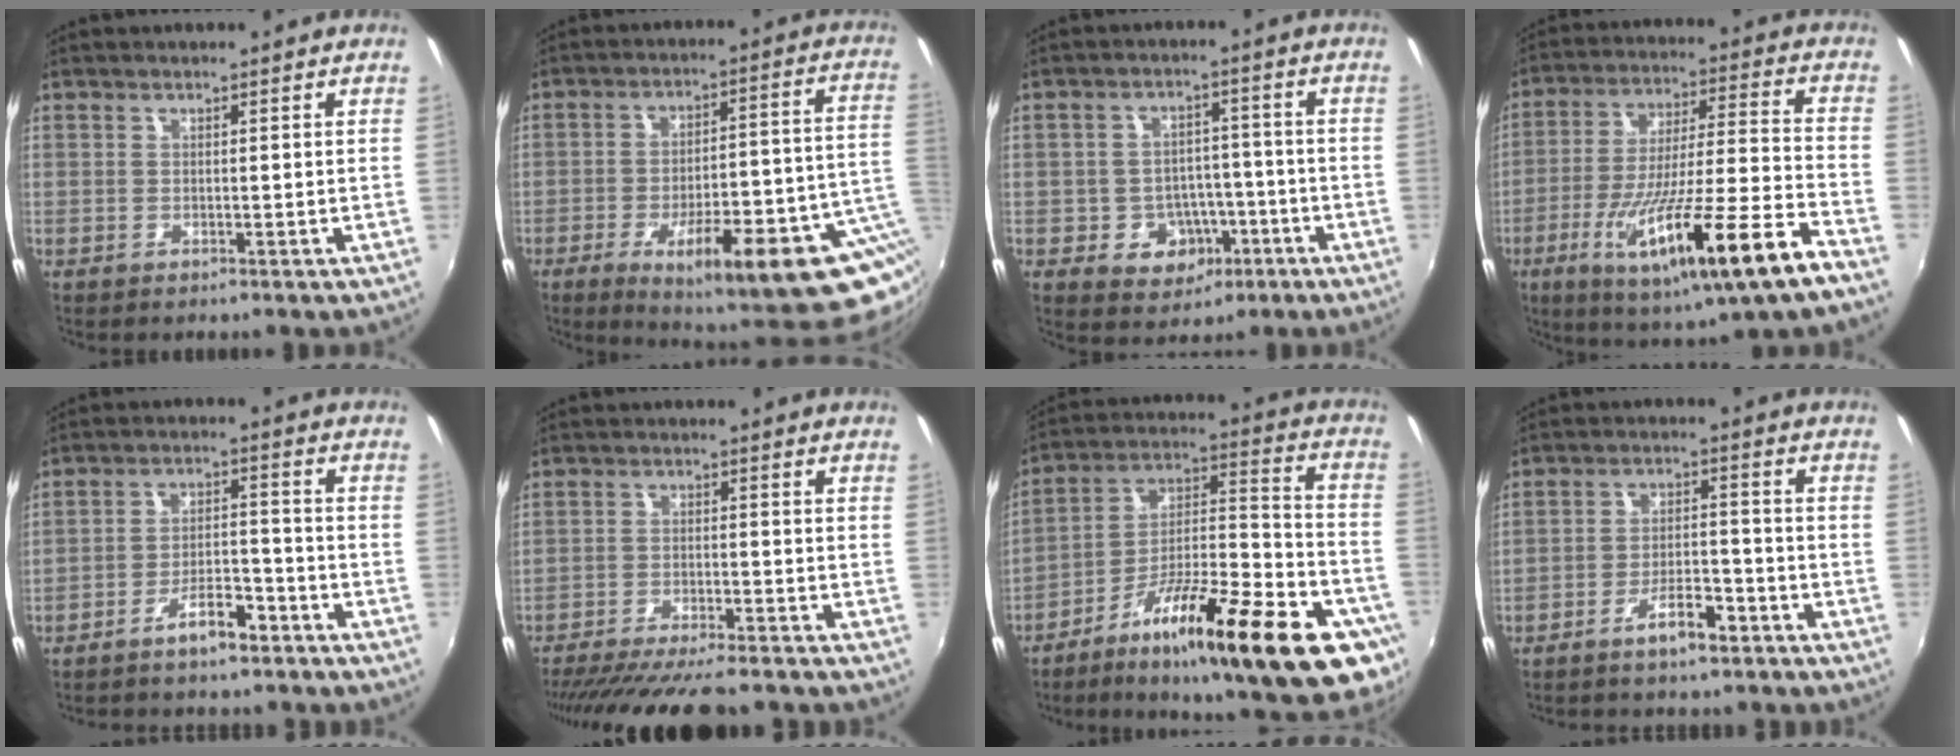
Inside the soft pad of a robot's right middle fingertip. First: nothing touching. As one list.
[{"total": 25.6, "force": [-9.5, 6.9, 22.8], "torque": [-0.312, -0.015, -0.115]}, {"total": 8.5, "force": [-3.5, 6.9, 3.5], "torque": [-0.076, 0.017, -0.033]}, {"total": 22.8, "force": [-12.2, 1.3, 19.2], "torque": [-0.334, -0.068, -0.200]}, {"total": 7.1, "force": [-5.6, 2.4, 3.7], "torque": [-0.076, 0.020, -0.085]}, {"total": 18.2, "force": [-16.0, 2.5, 8.3], "torque": [-0.161, -0.027, -0.241]}, {"total": 29.2, "force": [-16.2, 6.9, 23.3], "torque": [-0.317, -0.010, -0.249]}, {"total": 6.2, "force": [-4.8, 2.0, 3.5], "torque": [-0.073, 0.012, -0.073]}]